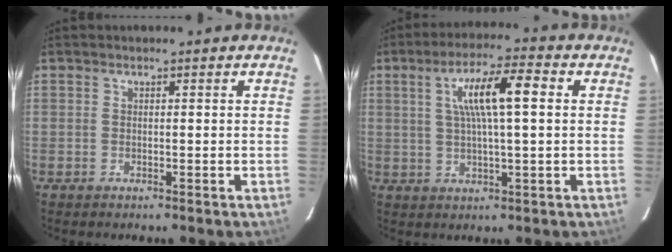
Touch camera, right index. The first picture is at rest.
{"total": 9.7, "force": [2.1, 1.0, 9.4], "torque": [-0.169, 0.017, 0.036]}